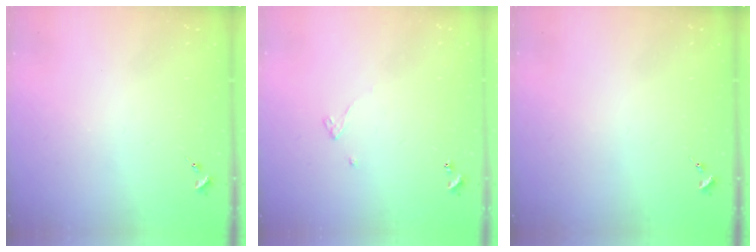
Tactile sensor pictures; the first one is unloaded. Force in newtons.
{"total": 2.4, "press": 2.4, "slide": 0.2}
{"total": 0.0}